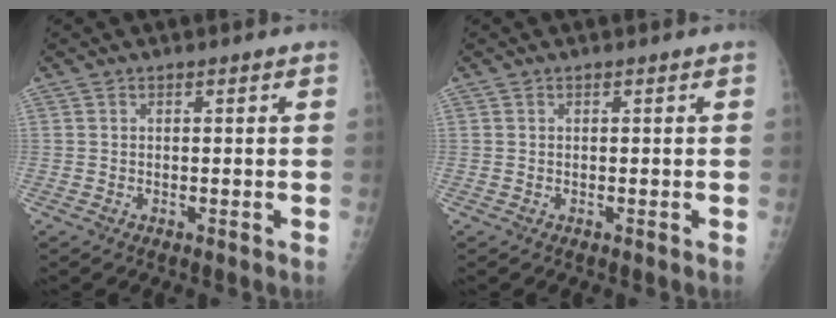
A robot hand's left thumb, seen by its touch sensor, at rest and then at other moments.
{"total": 0.0}